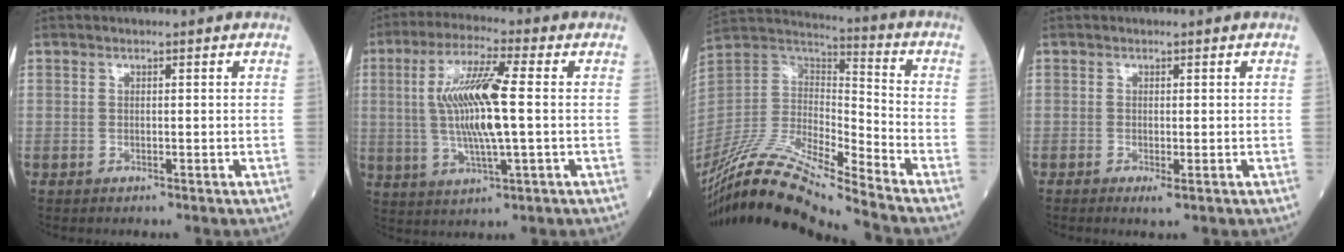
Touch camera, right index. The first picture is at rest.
{"total": 11.9, "force": [0.7, 1.4, 11.8], "torque": [-0.235, 0.005, 0.013]}
{"total": 19.0, "force": [-16.2, 0.0, 9.9], "torque": [-0.206, 0.005, -0.309]}
{"total": 1.2, "force": [-0.5, 0.2, 1.1], "torque": [-0.016, -0.003, -0.009]}